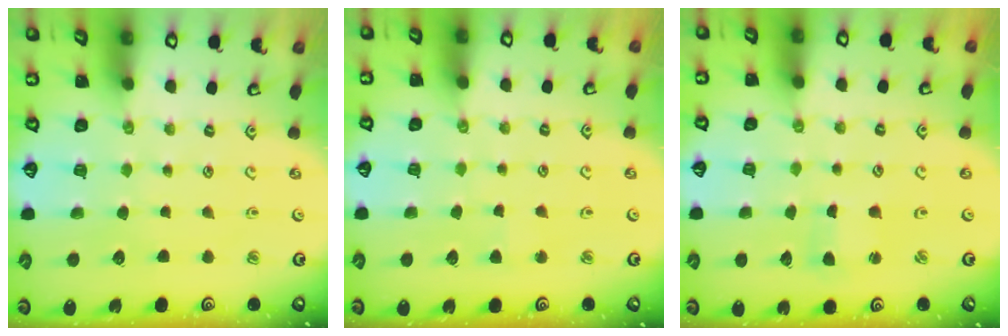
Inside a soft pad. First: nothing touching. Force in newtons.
{"total": 1.5, "press": 1.5, "slide": 0.3}
{"total": 0.9, "press": 0.9, "slide": 0.1}